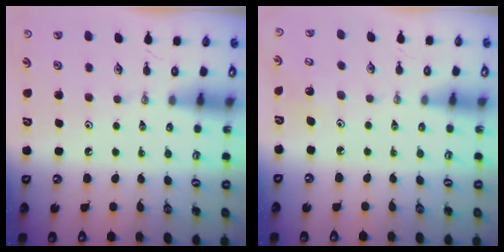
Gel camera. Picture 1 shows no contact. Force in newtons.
{"total": 3.0, "press": 2.9, "slide": 0.3}